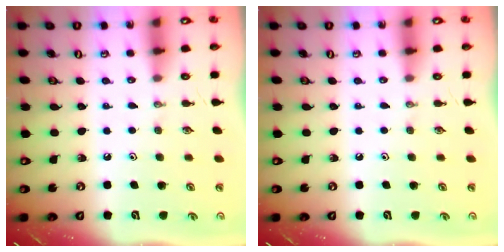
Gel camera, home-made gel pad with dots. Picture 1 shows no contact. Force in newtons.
{"total": 0.0}